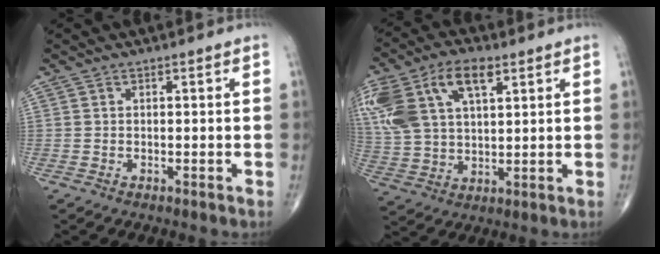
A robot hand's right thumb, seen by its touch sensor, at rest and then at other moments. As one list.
[{"total": 18.9, "force": [7.8, 10.4, 13.8], "torque": [-0.304, 0.015, 0.149]}]